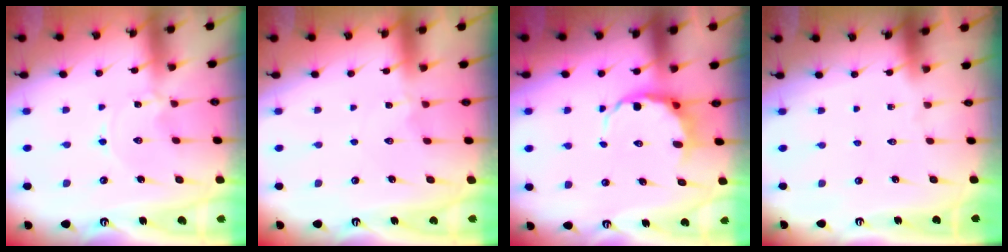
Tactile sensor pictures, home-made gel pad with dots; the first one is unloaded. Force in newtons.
{"total": 1.8, "press": 1.7, "slide": 0.3}
{"total": 6.6, "press": 6.1, "slide": 2.5}
{"total": 0.0}